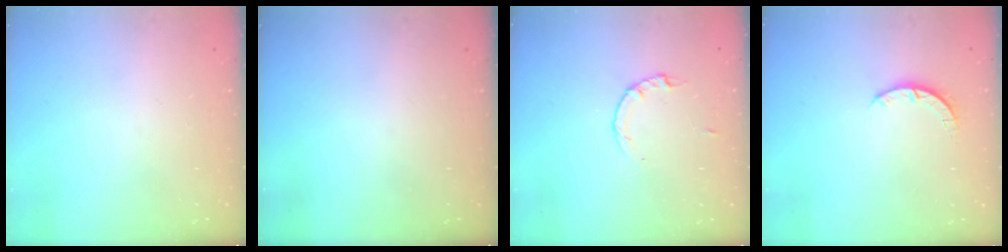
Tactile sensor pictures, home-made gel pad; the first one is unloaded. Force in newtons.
{"total": 0.0}
{"total": 2.2, "press": 2.1, "slide": 0.3}
{"total": 2.7, "press": 2.7, "slide": 0.4}